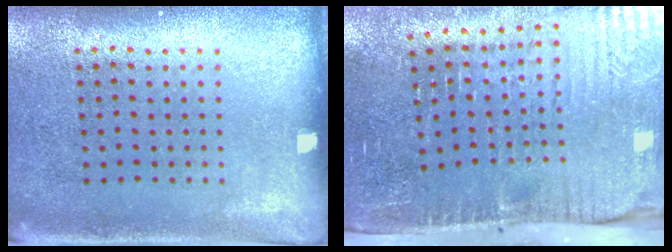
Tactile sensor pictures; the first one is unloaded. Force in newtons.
{"total": 4.9, "press": 4.2, "slide": 2.5}